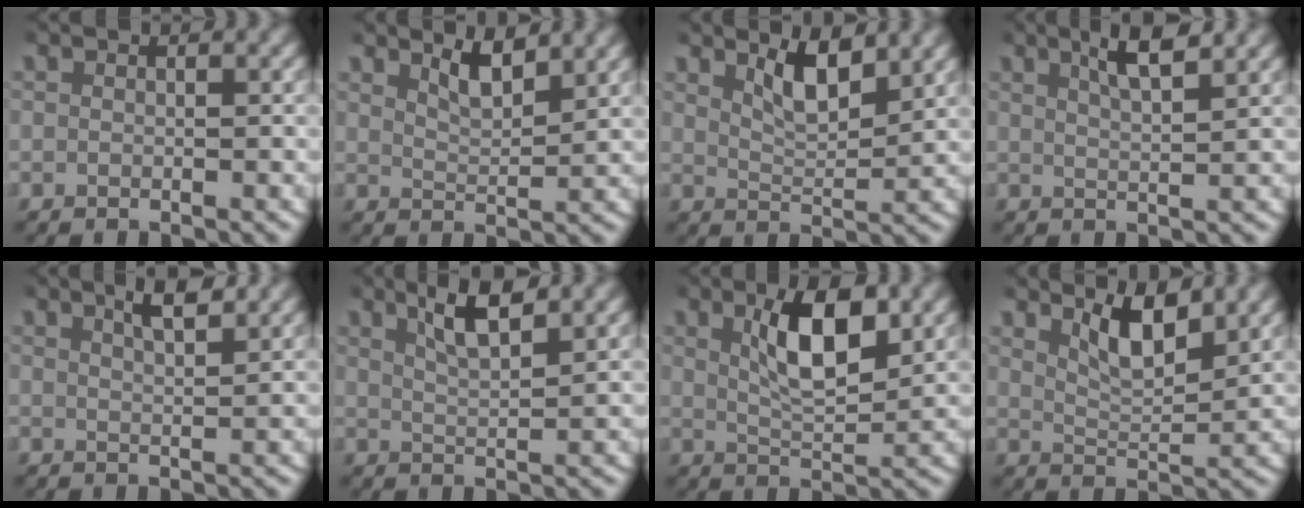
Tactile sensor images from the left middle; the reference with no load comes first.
{"total": 2.8, "force": [2.5, 0.3, 1.2], "torque": [-0.027, -0.007, 0.043]}
{"total": 3.4, "force": [2.6, 0.8, 2.0], "torque": [-0.039, -0.007, 0.047]}
{"total": 3.6, "force": [2.6, 0.2, 2.4], "torque": [-0.042, 0.008, 0.042]}
{"total": 2.8, "force": [2.3, 0.1, 1.7], "torque": [-0.025, 0.008, 0.036]}
{"total": 3.8, "force": [2.7, 0.5, 2.6], "torque": [-0.048, 0.006, 0.045]}
{"total": 5.2, "force": [2.1, 1.8, 4.5], "torque": [-0.074, 0.001, 0.038]}
{"total": 3.9, "force": [2.8, 1.0, 2.5], "torque": [-0.045, -0.006, 0.052]}